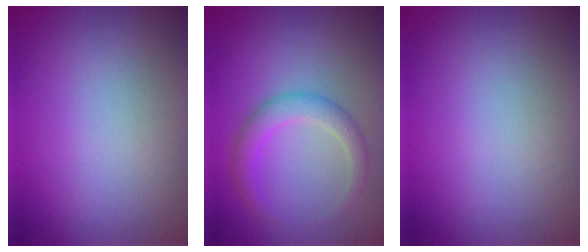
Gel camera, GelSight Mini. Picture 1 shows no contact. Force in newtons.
{"total": 2.8, "press": 2.8, "slide": 0.1}
{"total": 0.0}